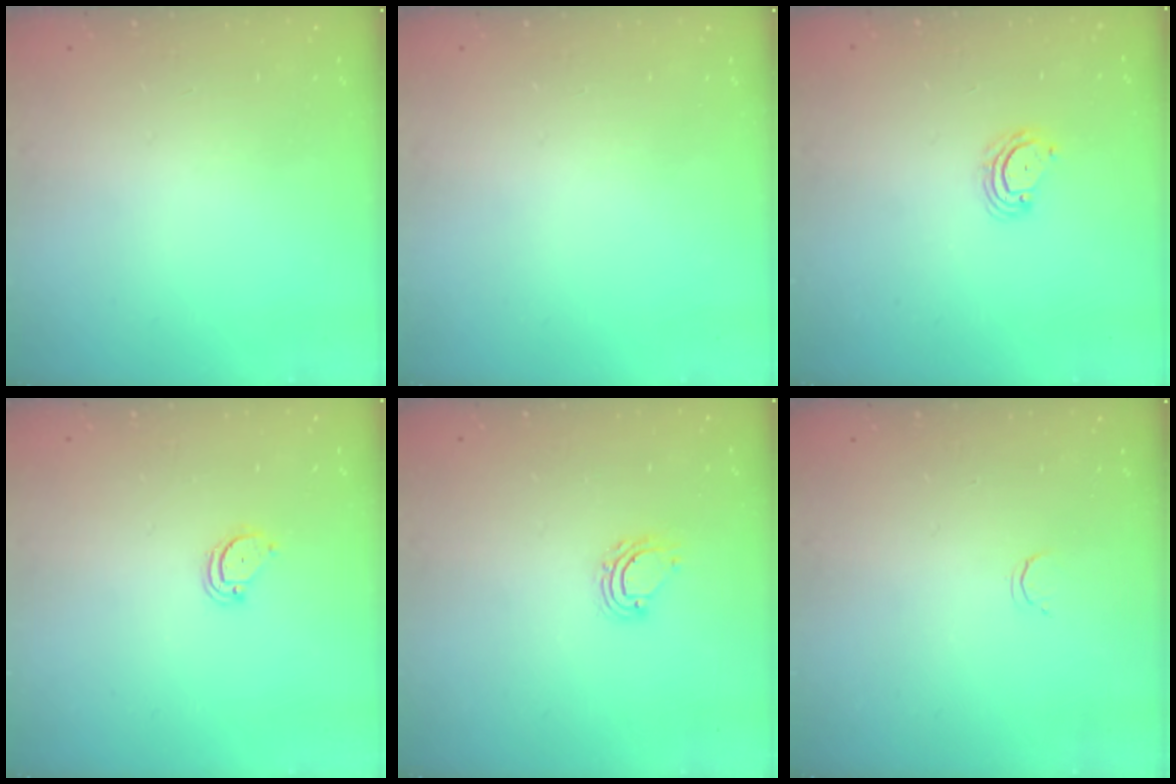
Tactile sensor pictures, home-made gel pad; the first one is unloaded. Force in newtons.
{"total": 0.0}
{"total": 5.0, "press": 4.9, "slide": 0.4}
{"total": 2.6, "press": 2.6, "slide": 0.2}
{"total": 4.0, "press": 4.0, "slide": 0.2}
{"total": 2.1, "press": 2.1, "slide": 0.4}